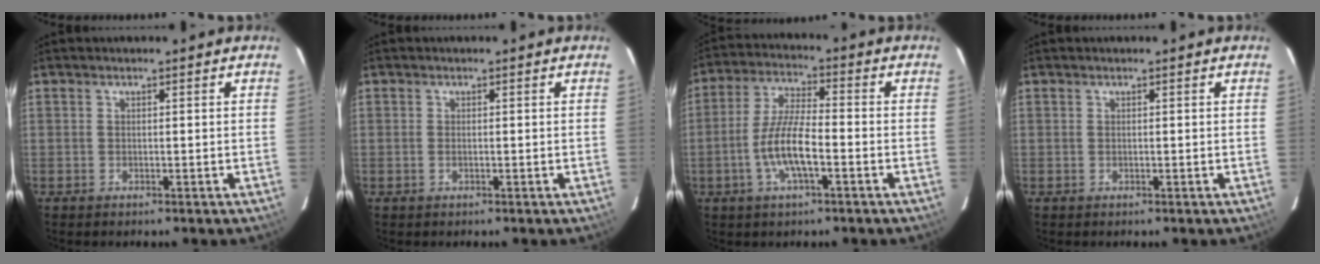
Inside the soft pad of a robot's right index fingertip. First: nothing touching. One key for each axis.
{"total": 0.6, "fx": -0.2, "fy": 0.3, "fz": 0.4, "tx": -0.009, "ty": 0.000, "tz": -0.003}
{"total": 9.4, "fx": -3.3, "fy": 2.3, "fz": 8.5, "tx": -0.174, "ty": 0.003, "tz": -0.063}
{"total": 0.0}